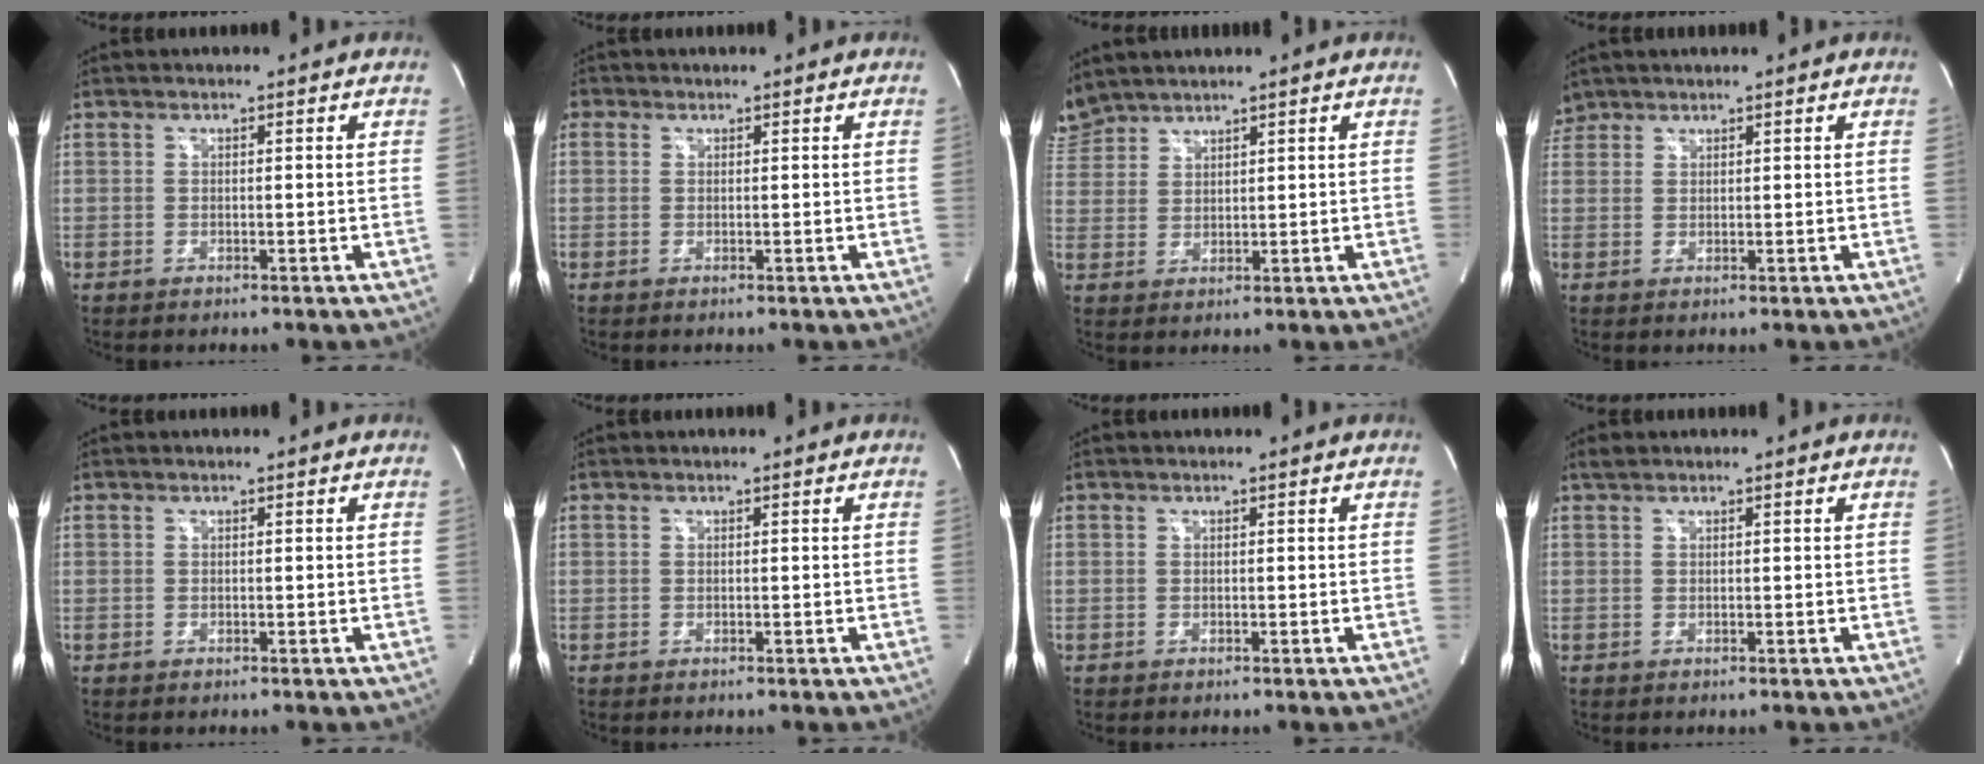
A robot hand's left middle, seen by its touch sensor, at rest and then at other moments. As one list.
[{"total": 0.7, "force": [0.3, 0.7, 0.0], "torque": [0.009, 0.000, 0.002]}, {"total": 4.8, "force": [4.8, 0.7, 0.1], "torque": [-0.014, 0.016, 0.103]}, {"total": 2.3, "force": [2.1, 0.9, -0.4], "torque": [0.006, 0.011, 0.043]}, {"total": 0.0}, {"total": 0.0}, {"total": 0.0}, {"total": 0.7, "force": [0.7, 0.2, 0.2], "torque": [-0.010, 0.010, 0.017]}]